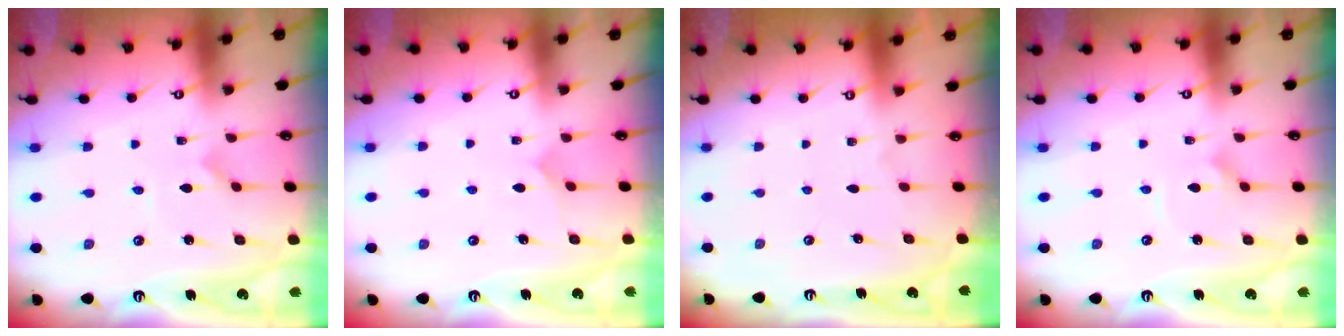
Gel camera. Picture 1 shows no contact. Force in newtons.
{"total": 5.9, "press": 5.9, "slide": 0.7}
{"total": 0.0}
{"total": 3.1, "press": 3.0, "slide": 0.3}